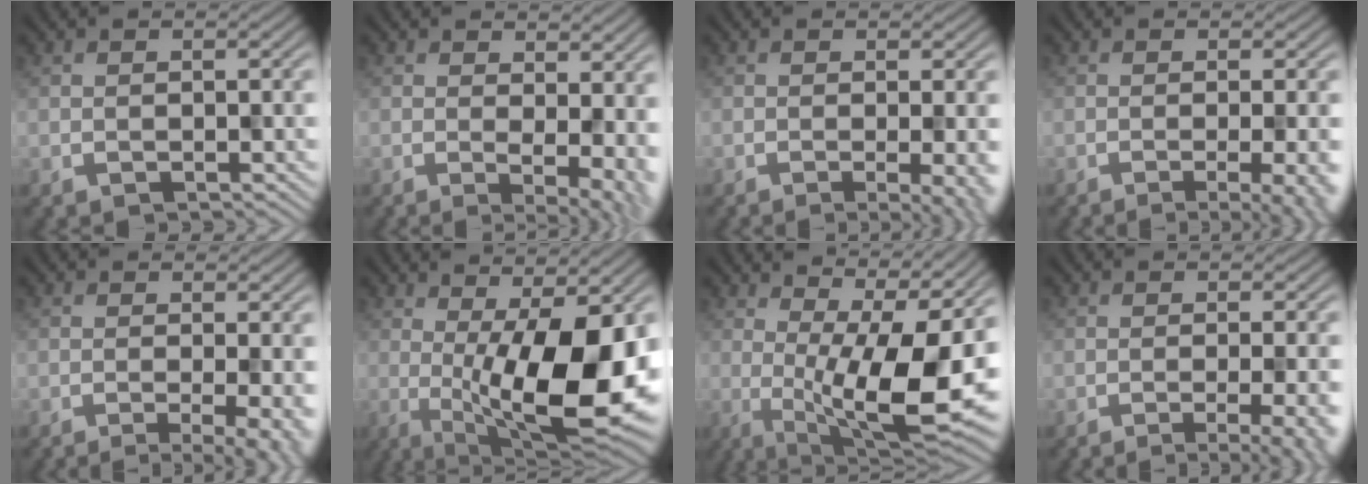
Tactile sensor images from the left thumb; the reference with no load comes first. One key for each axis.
{"total": 5.0, "fx": 0.0, "fy": 1.4, "fz": 4.8, "tx": -0.067, "ty": -0.015, "tz": 0.015}
{"total": 7.2, "fx": -2.7, "fy": 2.1, "fz": 6.4, "tx": -0.075, "ty": 0.001, "tz": -0.025}
{"total": 9.1, "fx": -4.3, "fy": 2.6, "fz": 7.5, "tx": -0.082, "ty": 0.003, "tz": -0.040}
{"total": 7.1, "fx": -3.3, "fy": 1.9, "fz": 6.0, "tx": -0.071, "ty": -0.004, "tz": -0.033}
{"total": 14.3, "fx": -0.1, "fy": 4.3, "fz": 13.7, "tx": -0.196, "ty": -0.003, "tz": 0.008}
{"total": 14.5, "fx": 1.0, "fy": 4.1, "fz": 13.8, "tx": -0.198, "ty": 0.003, "tz": 0.034}
{"total": 9.8, "fx": -5.2, "fy": 2.8, "fz": 7.8, "tx": -0.087, "ty": 0.002, "tz": -0.048}